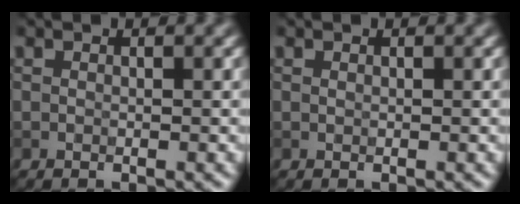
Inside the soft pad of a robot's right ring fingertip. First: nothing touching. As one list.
[{"total": 0.0}]